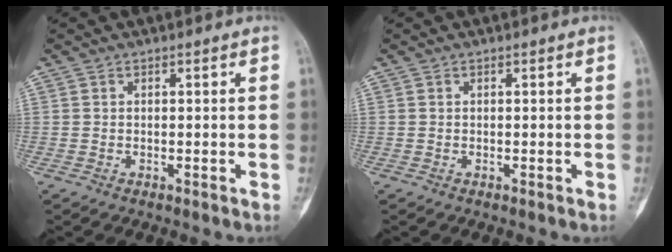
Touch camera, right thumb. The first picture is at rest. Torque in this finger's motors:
{"motor_torque": [0.07, 0.05, 0.12, 0.04, 0.00]}